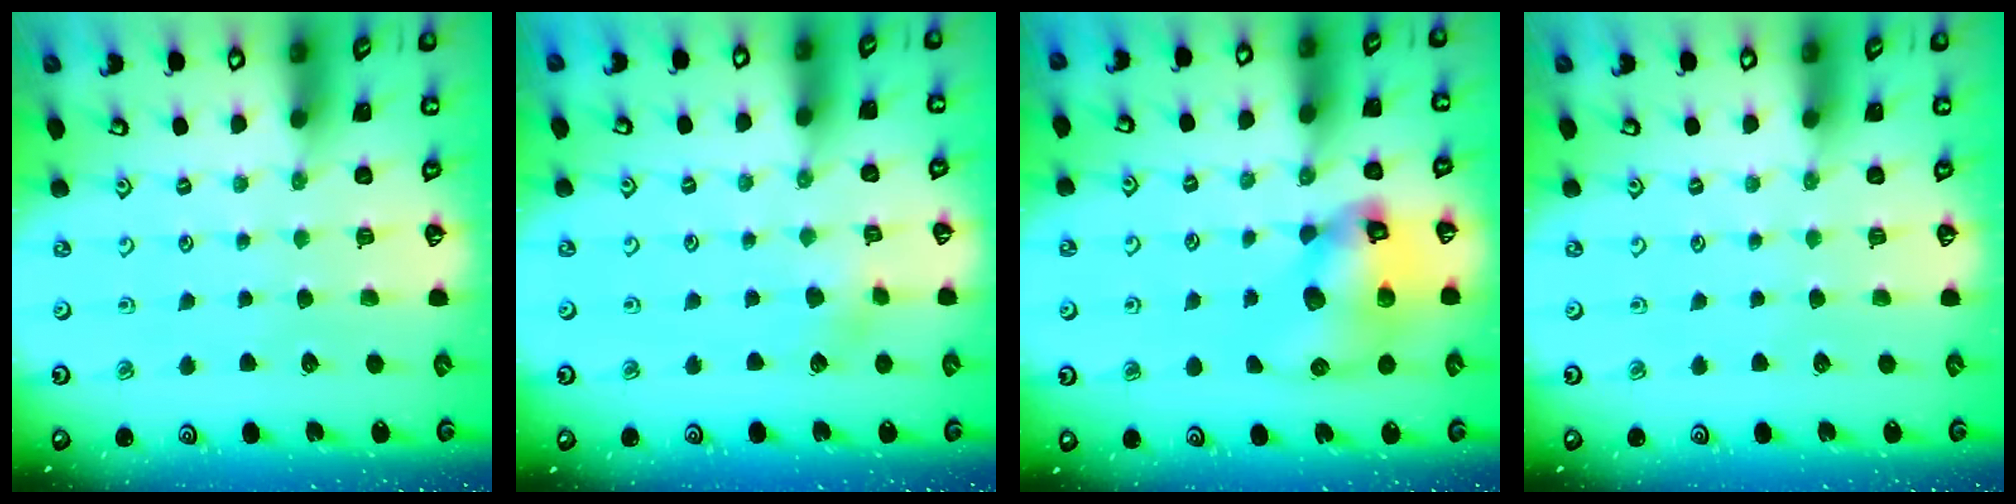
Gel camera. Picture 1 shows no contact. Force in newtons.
{"total": 3.0, "press": 2.9, "slide": 0.4}
{"total": 13.2, "press": 13.1, "slide": 1.9}
{"total": 0.0}